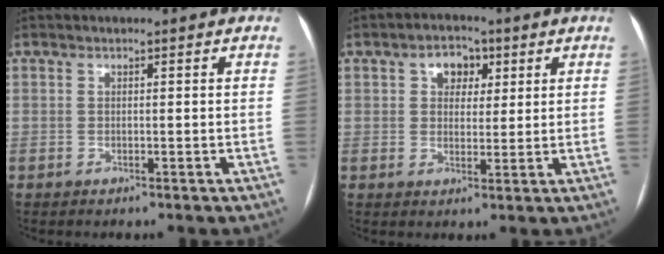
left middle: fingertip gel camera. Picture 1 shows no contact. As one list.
[{"total": 4.8, "force": [2.0, 3.4, 2.8], "torque": [-0.041, 0.015, 0.032]}]